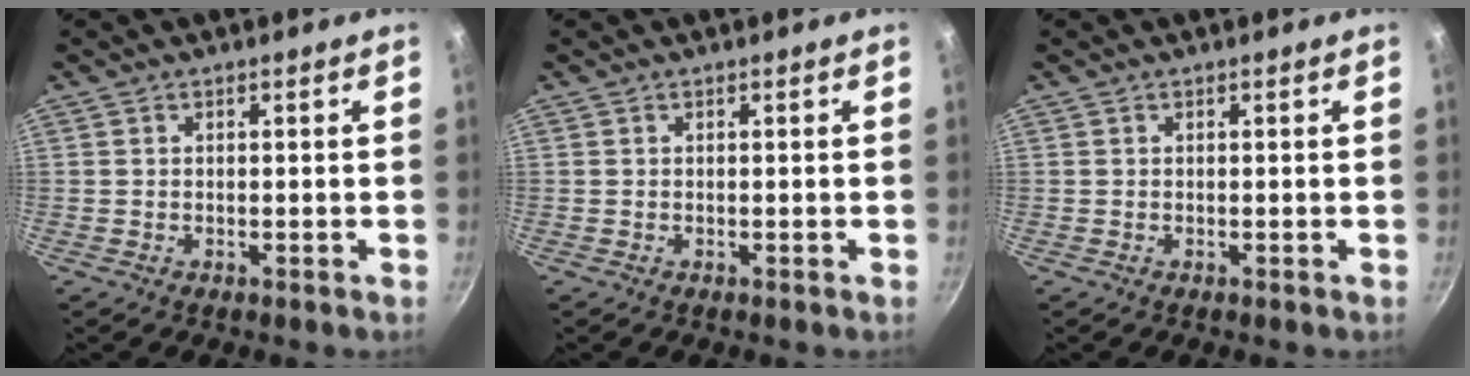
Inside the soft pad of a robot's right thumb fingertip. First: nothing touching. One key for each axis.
{"total": 0.0}
{"total": 0.0}